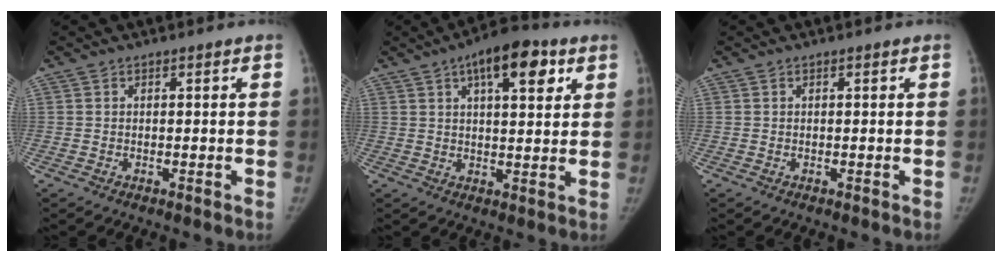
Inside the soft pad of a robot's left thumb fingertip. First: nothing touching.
{"total": 11.8, "force": [5.6, 4.7, 9.2], "torque": [-0.110, -0.007, 0.077]}
{"total": 0.0}